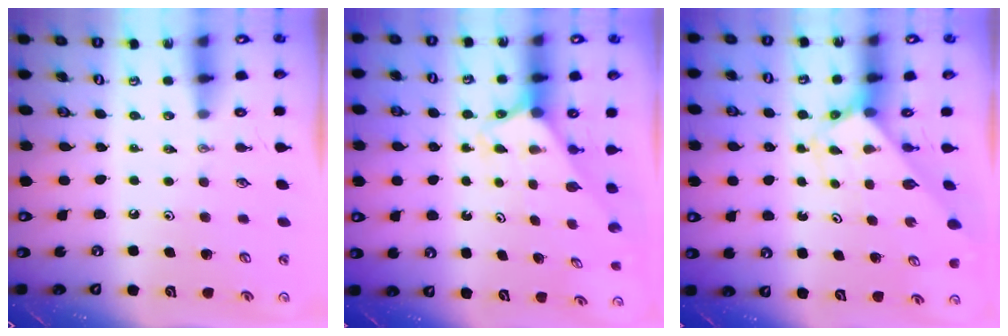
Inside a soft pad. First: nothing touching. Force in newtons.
{"total": 2.4, "press": 2.4, "slide": 0.1}
{"total": 2.8, "press": 2.8, "slide": 0.2}